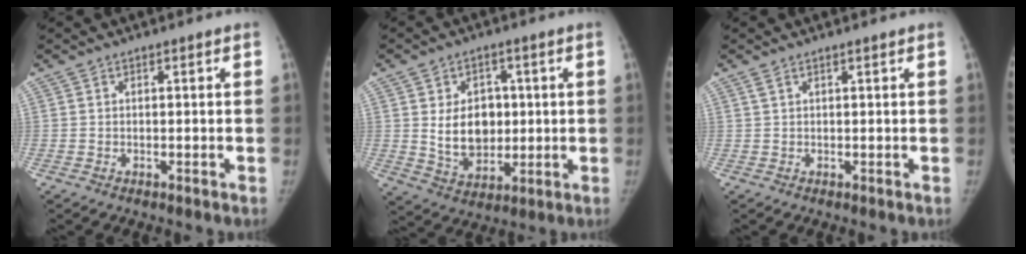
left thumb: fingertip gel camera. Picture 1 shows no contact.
{"total": 10.4, "force": [1.1, 7.7, 6.9], "torque": [-0.075, -0.011, 0.032]}
{"total": 1.4, "force": [1.0, 0.3, 0.9], "torque": [-0.025, 0.007, 0.021]}